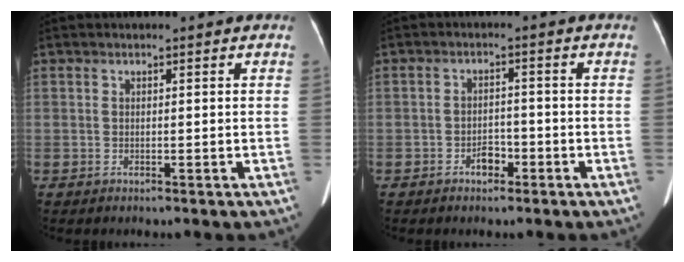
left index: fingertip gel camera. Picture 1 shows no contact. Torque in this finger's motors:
{"motor_torque": [-0.03, 0.05, 0.03, 0.02]}